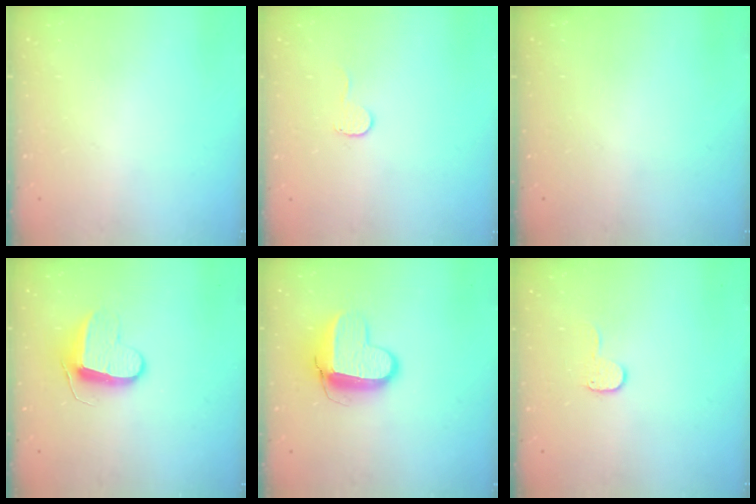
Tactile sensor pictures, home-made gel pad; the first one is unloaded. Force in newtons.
{"total": 4.6, "press": 4.6, "slide": 0.4}
{"total": 0.0}
{"total": 9.7, "press": 9.7, "slide": 0.2}
{"total": 11.1, "press": 11.0, "slide": 1.0}
{"total": 5.5, "press": 5.5, "slide": 0.5}